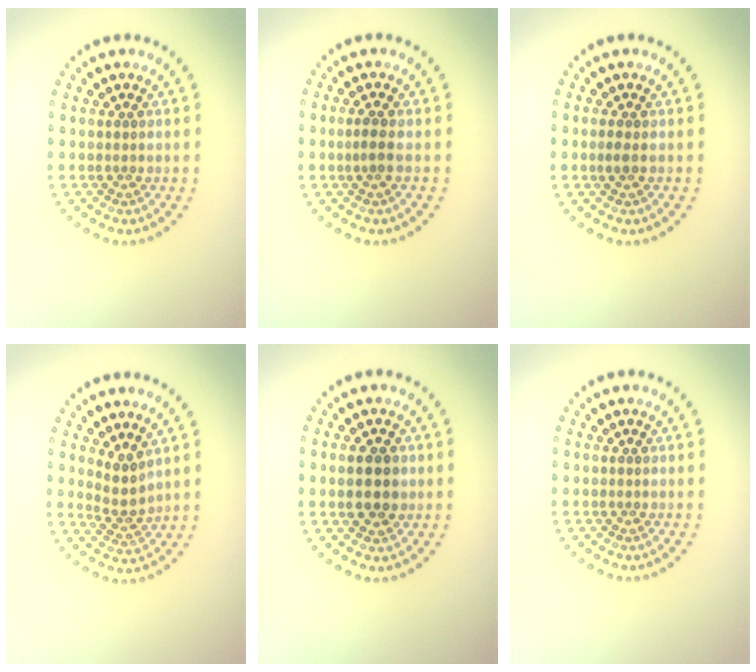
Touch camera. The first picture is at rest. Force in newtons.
{"total": 1.4, "press": 1.2, "slide": 0.8}
{"total": 0.7, "press": 0.7, "slide": 0.3}
{"total": 2.2, "press": 1.5, "slide": 1.6}
{"total": 2.9, "press": 2.9, "slide": 0.2}
{"total": 0.0}